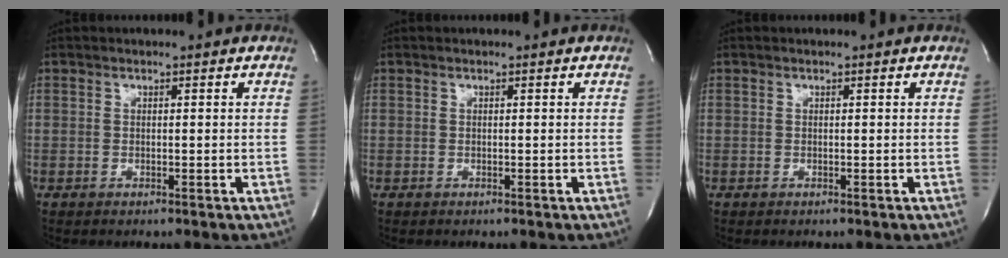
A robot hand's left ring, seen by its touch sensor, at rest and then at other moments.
{"total": 0.0}
{"total": 0.0}